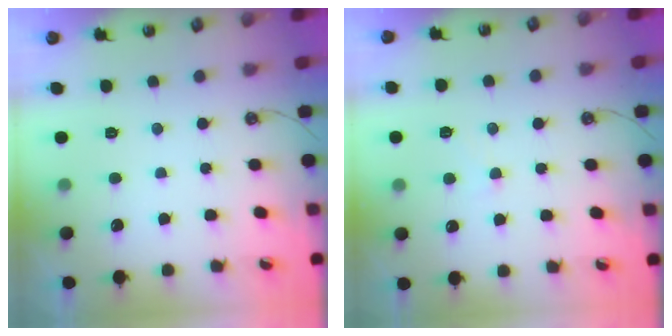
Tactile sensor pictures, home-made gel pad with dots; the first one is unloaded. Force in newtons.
{"total": 2.1, "press": 2.1, "slide": 0.6}